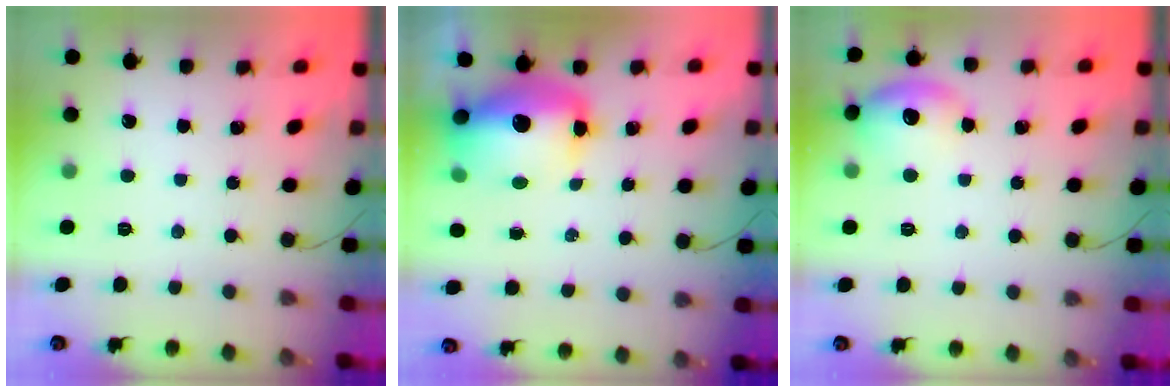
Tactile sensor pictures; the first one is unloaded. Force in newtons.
{"total": 14.2, "press": 13.8, "slide": 3.4}
{"total": 10.8, "press": 10.0, "slide": 4.0}